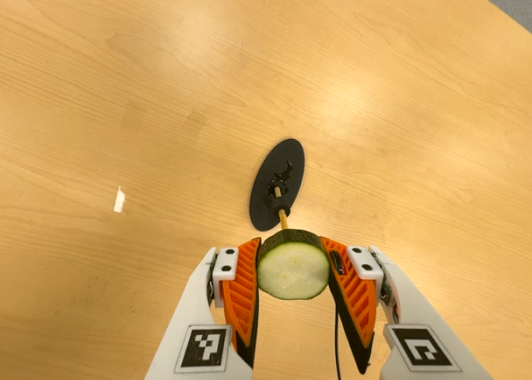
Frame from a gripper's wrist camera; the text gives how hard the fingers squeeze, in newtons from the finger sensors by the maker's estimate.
{"total": 12.5, "left": 11.2, "right": 13.8}